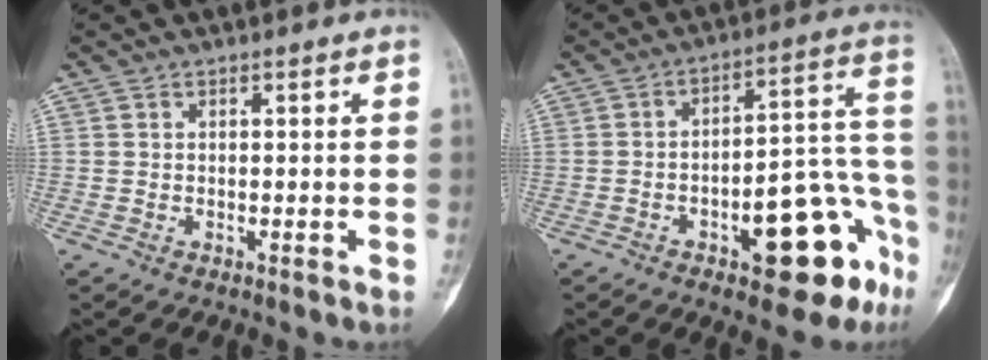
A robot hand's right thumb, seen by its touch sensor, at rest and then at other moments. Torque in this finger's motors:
{"motor_torque": [1.71, 1.25, 0.88, -0.97, 0.23]}